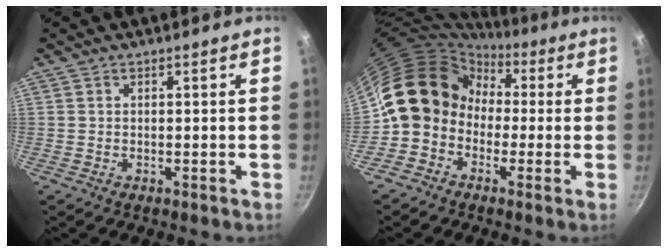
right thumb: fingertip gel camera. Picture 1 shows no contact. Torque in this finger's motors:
{"motor_torque": [1.77, 1.99, 0.77, -0.88, 0.27]}